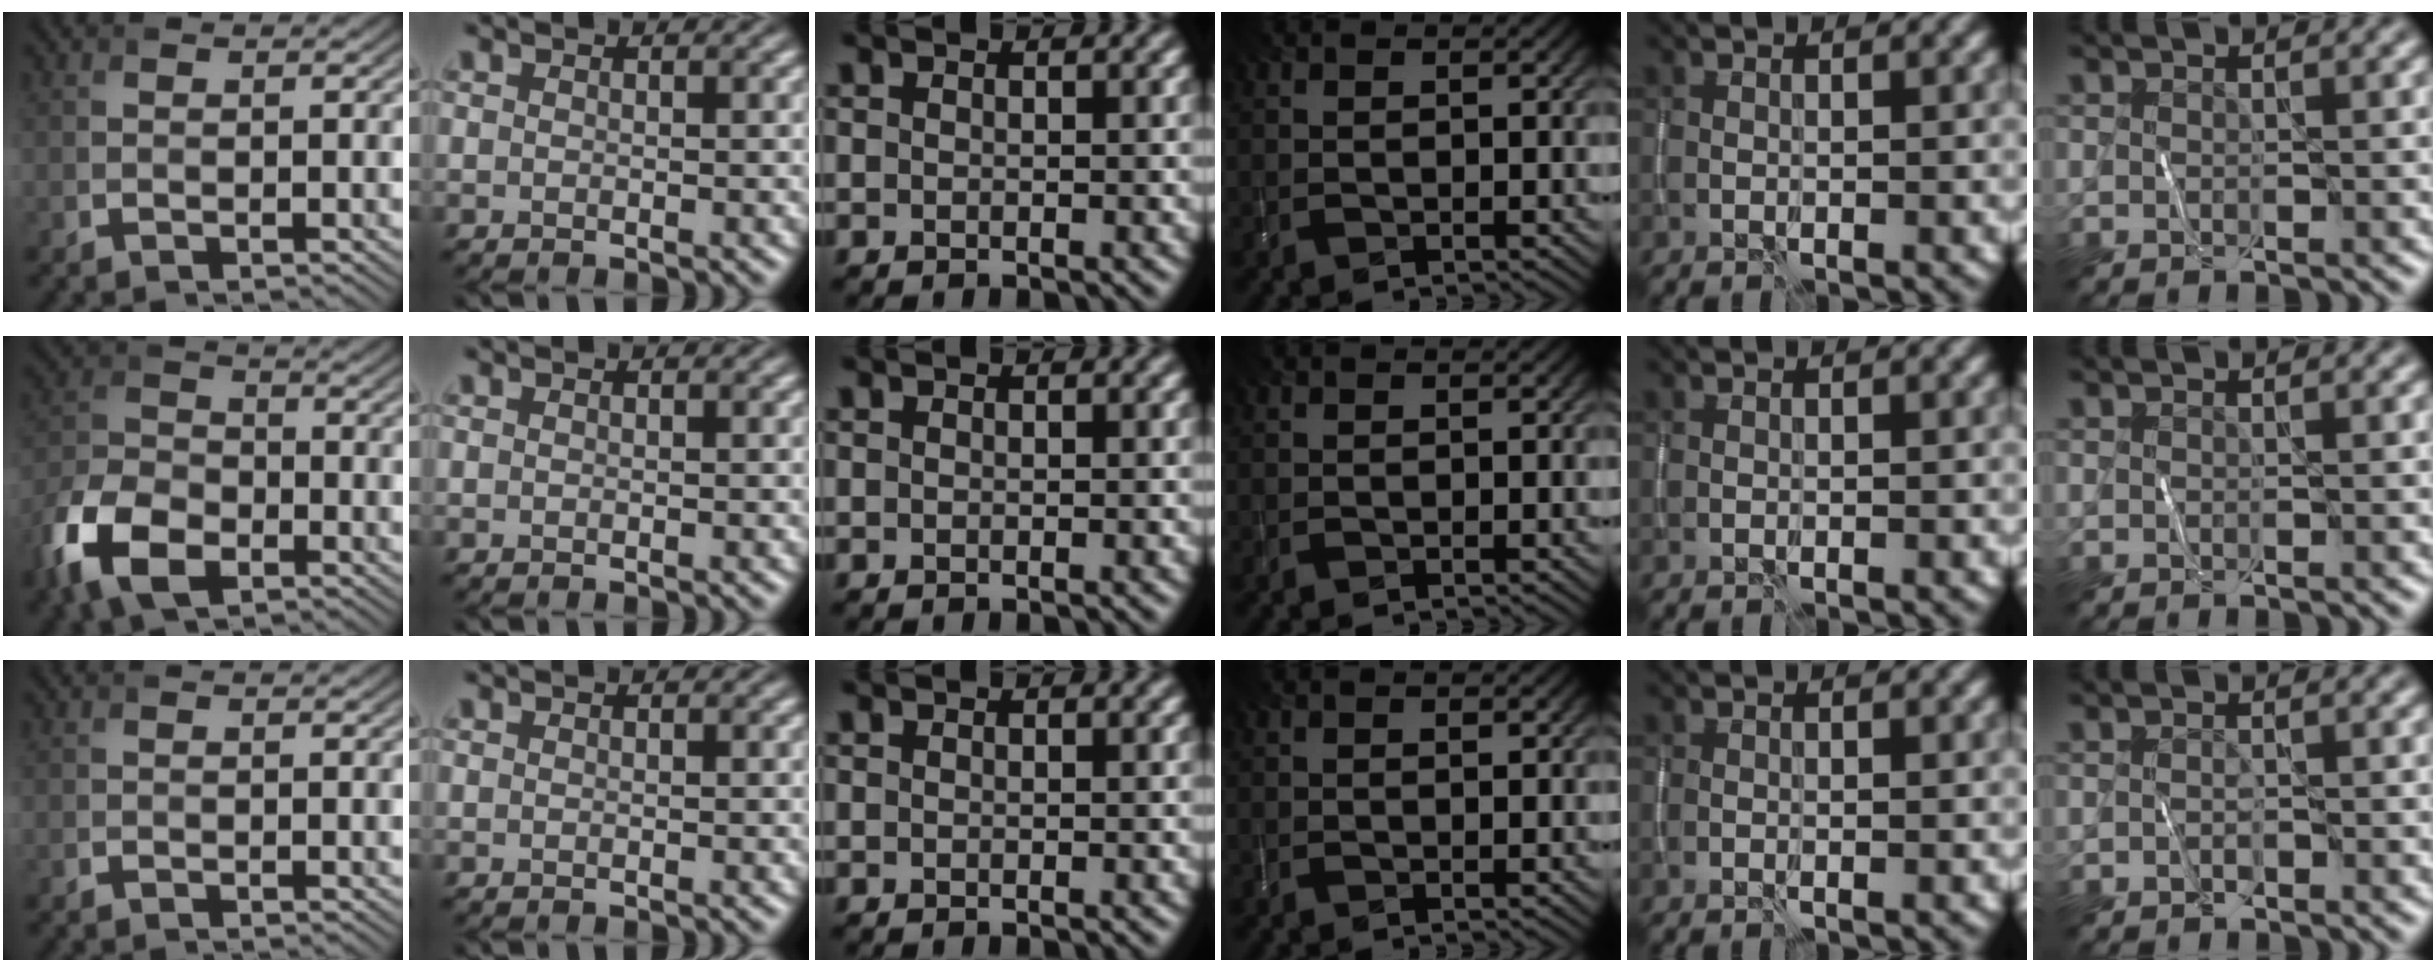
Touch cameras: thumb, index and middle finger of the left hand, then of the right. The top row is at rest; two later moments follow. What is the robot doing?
{"motion": "wipe", "object": "whiteboard"}